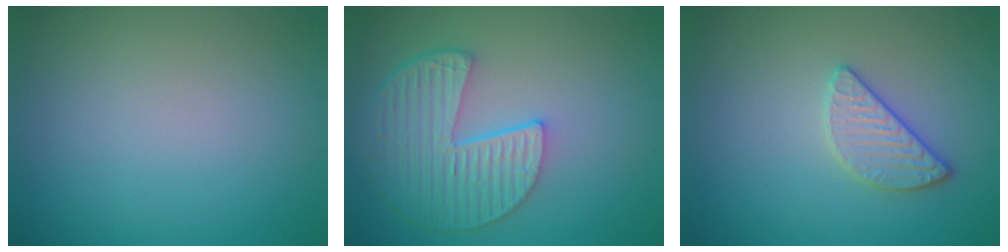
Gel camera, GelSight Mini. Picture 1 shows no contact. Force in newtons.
{"total": 5.9, "press": 4.6, "slide": 3.7}
{"total": 2.5, "press": 2.3, "slide": 0.8}